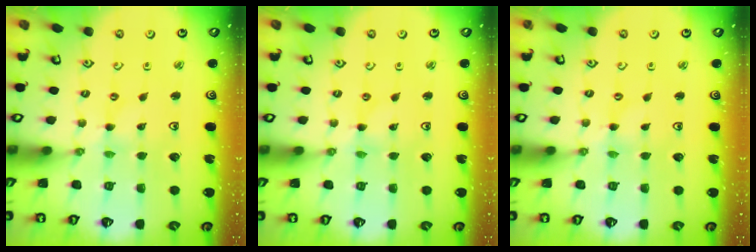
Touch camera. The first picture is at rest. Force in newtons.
{"total": 0.0}
{"total": 0.0}